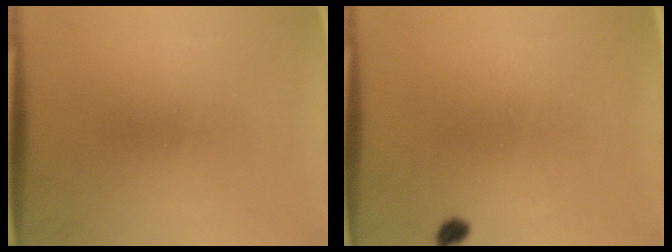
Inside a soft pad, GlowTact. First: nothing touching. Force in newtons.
{"total": 1.2}